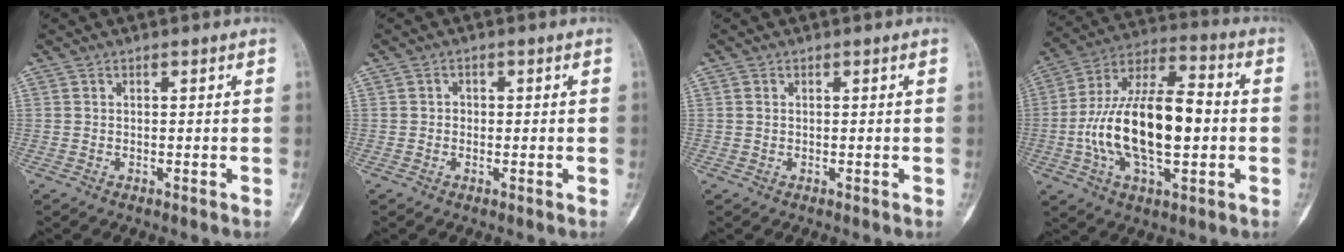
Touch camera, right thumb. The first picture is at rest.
{"total": 1.2, "force": [-0.1, 1.1, 0.5], "torque": [0.000, 0.004, -0.005]}
{"total": 0.7, "force": [0.1, 0.6, 0.3], "torque": [-0.002, 0.002, 0.003]}
{"total": 21.7, "force": [-1.9, 10.2, 19.0], "torque": [-0.337, 0.035, -0.033]}